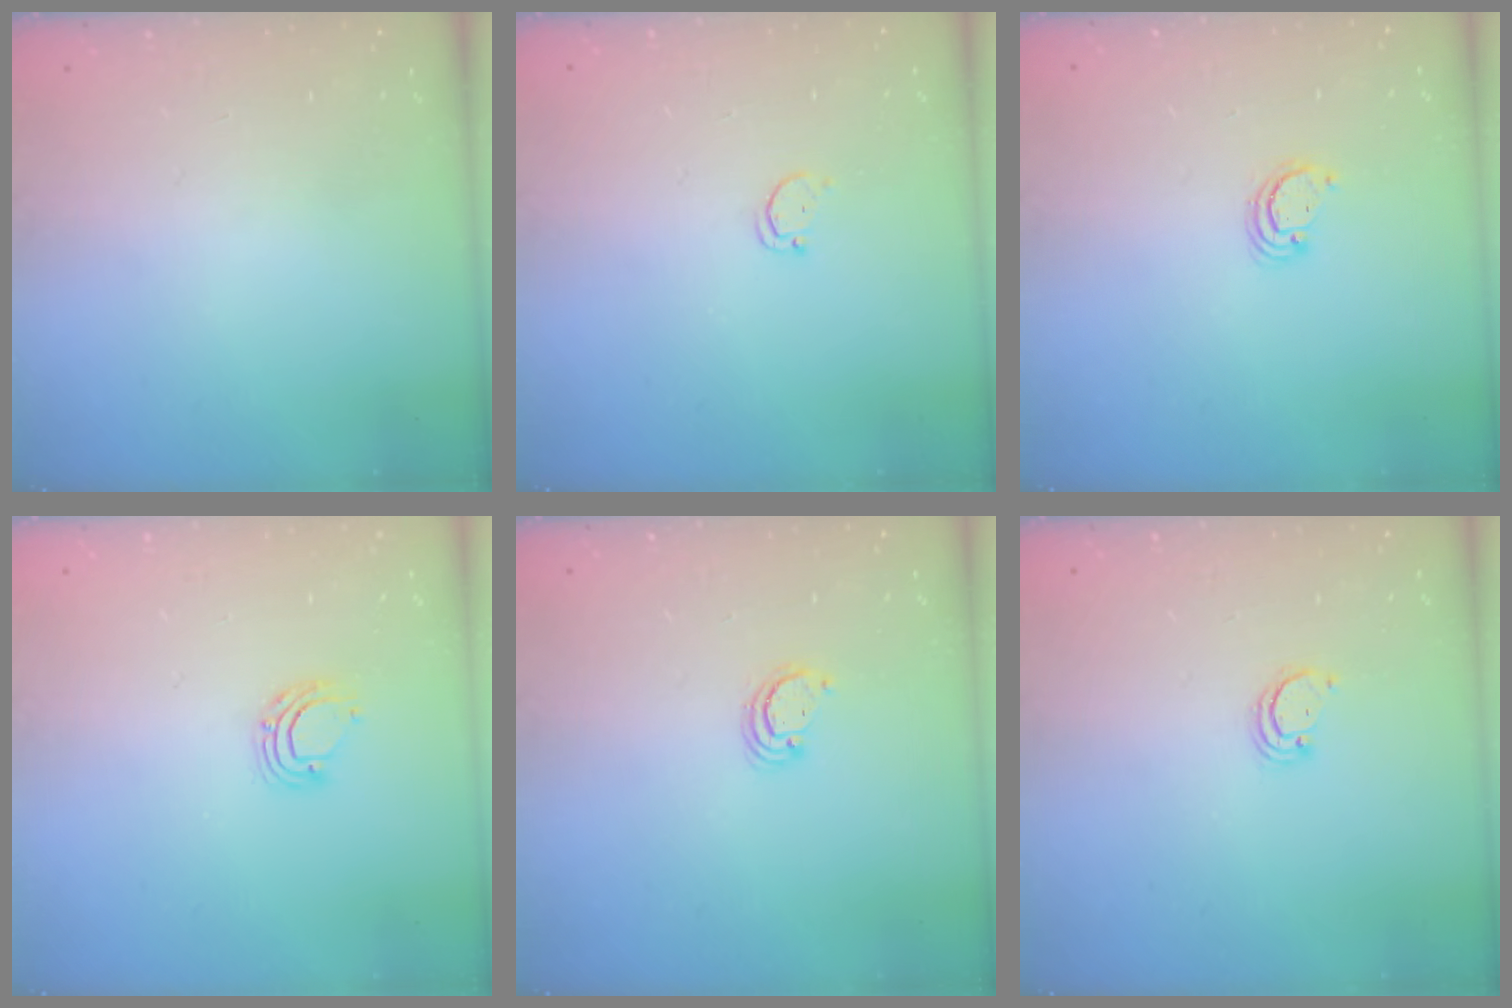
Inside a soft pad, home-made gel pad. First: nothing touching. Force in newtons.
{"total": 1.7, "press": 1.7, "slide": 0.2}
{"total": 2.3, "press": 2.3, "slide": 0.2}
{"total": 6.9, "press": 6.8, "slide": 0.9}
{"total": 2.3, "press": 2.3, "slide": 0.2}
{"total": 2.1, "press": 2.1, "slide": 0.2}